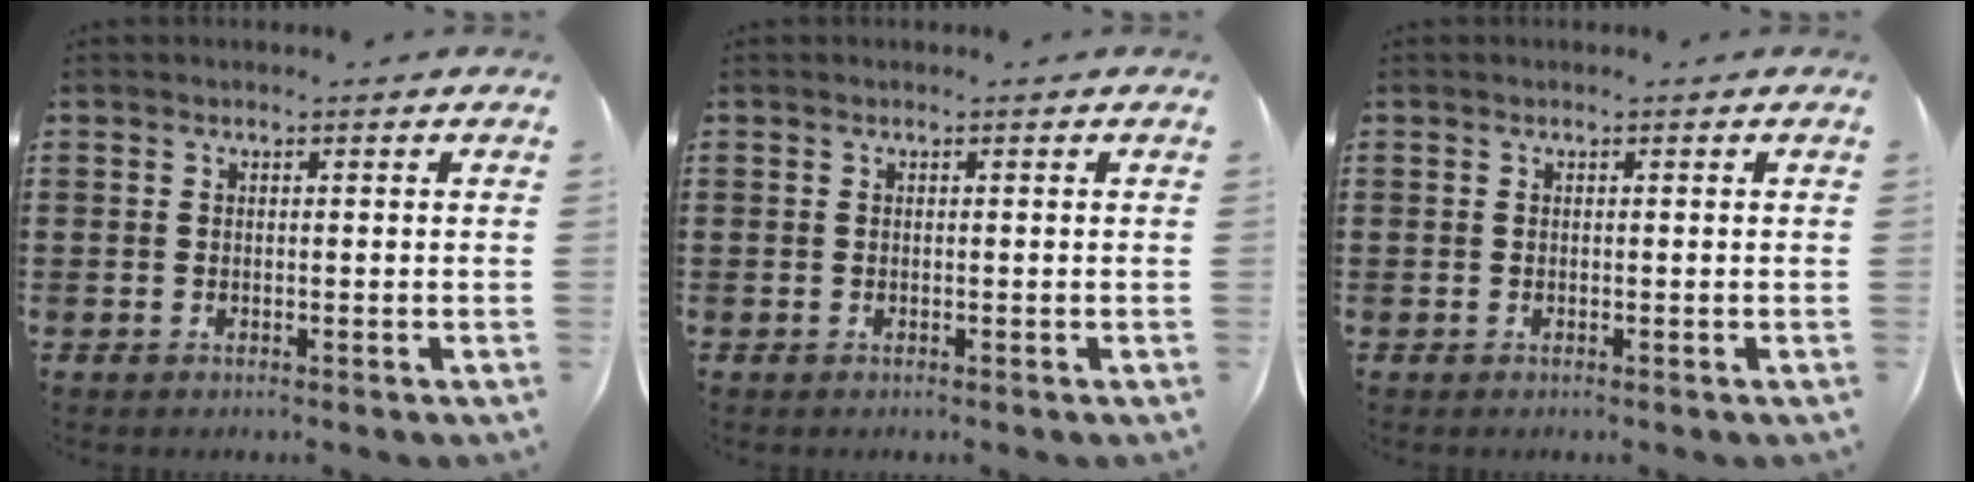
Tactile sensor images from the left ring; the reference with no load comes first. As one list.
[{"total": 0.0}, {"total": 0.0}]